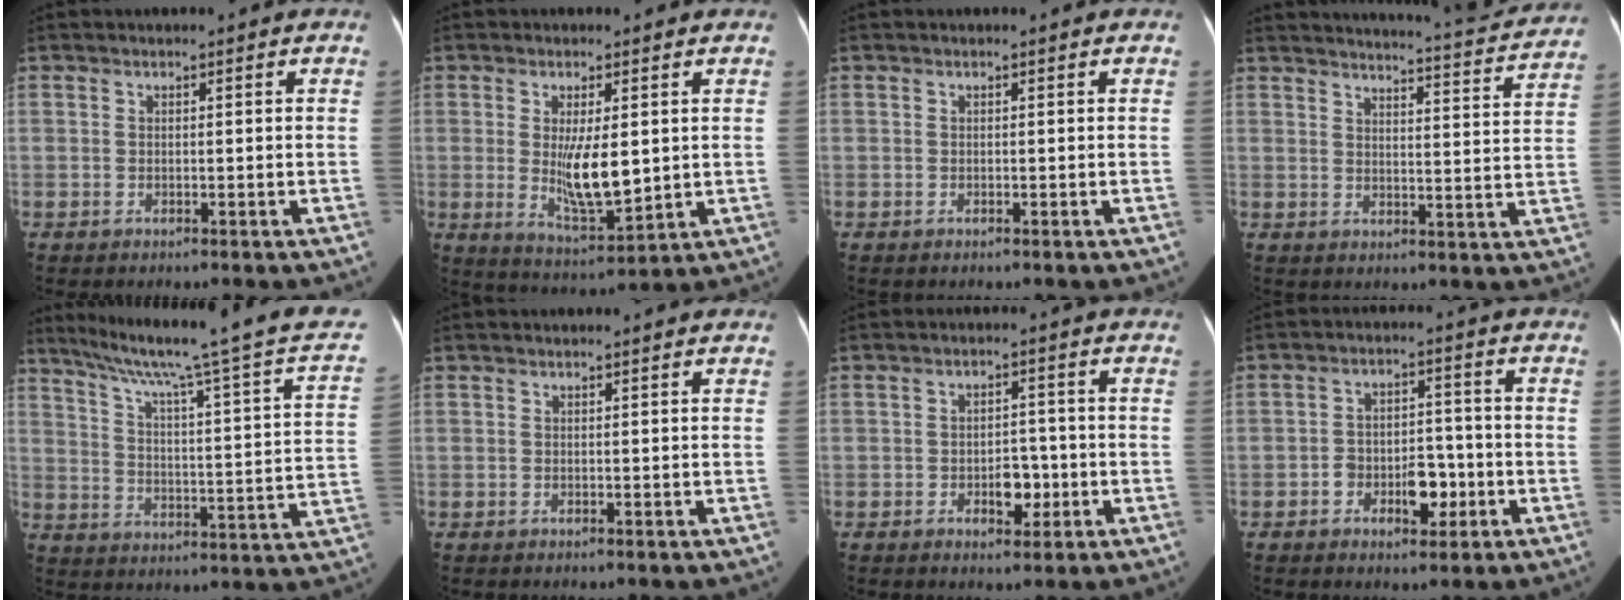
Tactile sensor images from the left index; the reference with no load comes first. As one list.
[{"total": 8.2, "force": [0.7, 2.4, 7.9], "torque": [-0.144, -0.017, 0.023]}, {"total": 0.0}, {"total": 17.7, "force": [17.1, 1.0, 4.4], "torque": [-0.061, -0.047, 0.199]}, {"total": 25.6, "force": [20.0, -0.4, 16.0], "torque": [-0.245, -0.029, 0.260]}, {"total": 1.0, "force": [0.9, -0.1, 0.3], "torque": [-0.010, 0.009, 0.014]}, {"total": 3.9, "force": [-1.3, 2.3, 2.9], "torque": [-0.041, 0.003, -0.016]}, {"total": 5.9, "force": [-2.4, 3.3, 4.3], "torque": [-0.070, 0.014, -0.035]}]